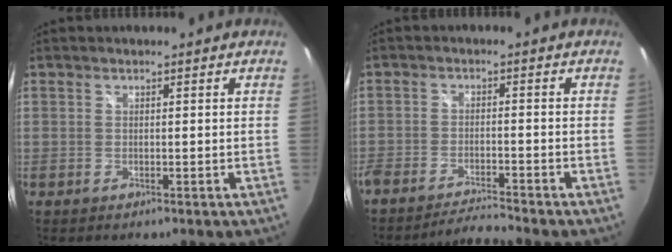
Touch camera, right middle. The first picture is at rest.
{"total": 5.4, "force": [-5.2, -0.9, 1.0], "torque": [-0.041, -0.002, -0.098]}